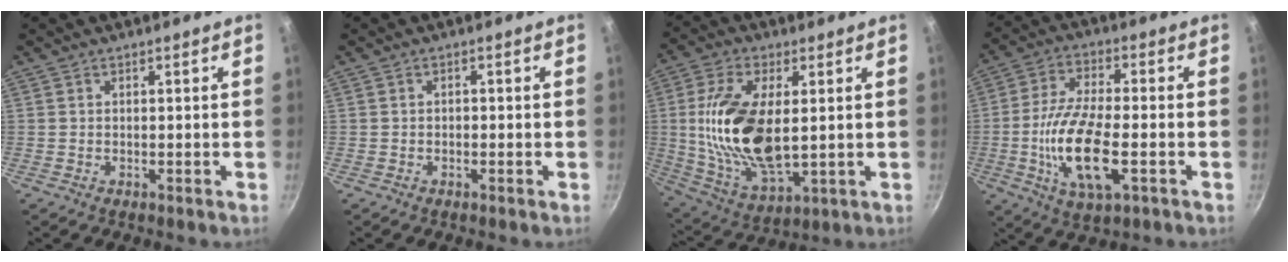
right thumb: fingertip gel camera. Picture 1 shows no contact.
{"total": 0.9, "force": [-0.3, 0.6, 0.5], "torque": [-0.004, 0.004, -0.008]}
{"total": 19.0, "force": [1.3, 9.1, 16.6], "torque": [-0.328, -0.017, 0.034]}
{"total": 14.9, "force": [-3.4, 5.8, 13.3], "torque": [-0.265, 0.009, -0.059]}